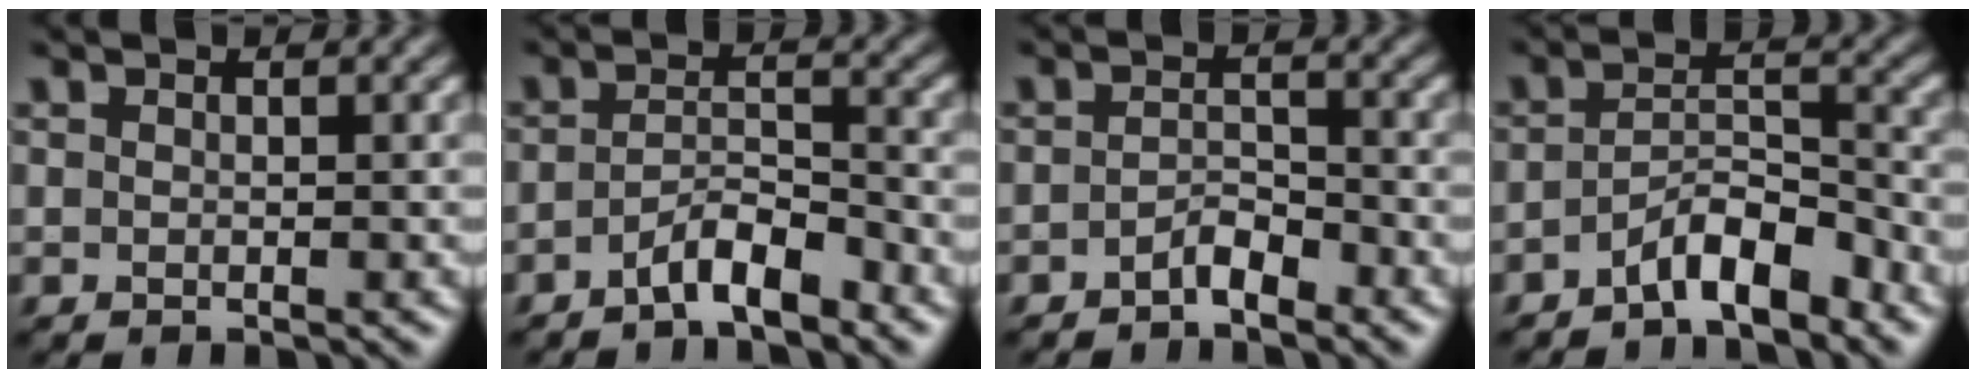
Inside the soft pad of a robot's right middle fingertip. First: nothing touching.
{"total": 3.4, "force": [-2.4, 0.9, 2.2], "torque": [-0.041, 0.009, -0.046]}
{"total": 1.8, "force": [-1.4, 0.6, 0.9], "torque": [-0.018, 0.007, -0.028]}
{"total": 4.3, "force": [-3.0, 1.3, 2.8], "torque": [-0.046, 0.011, -0.056]}